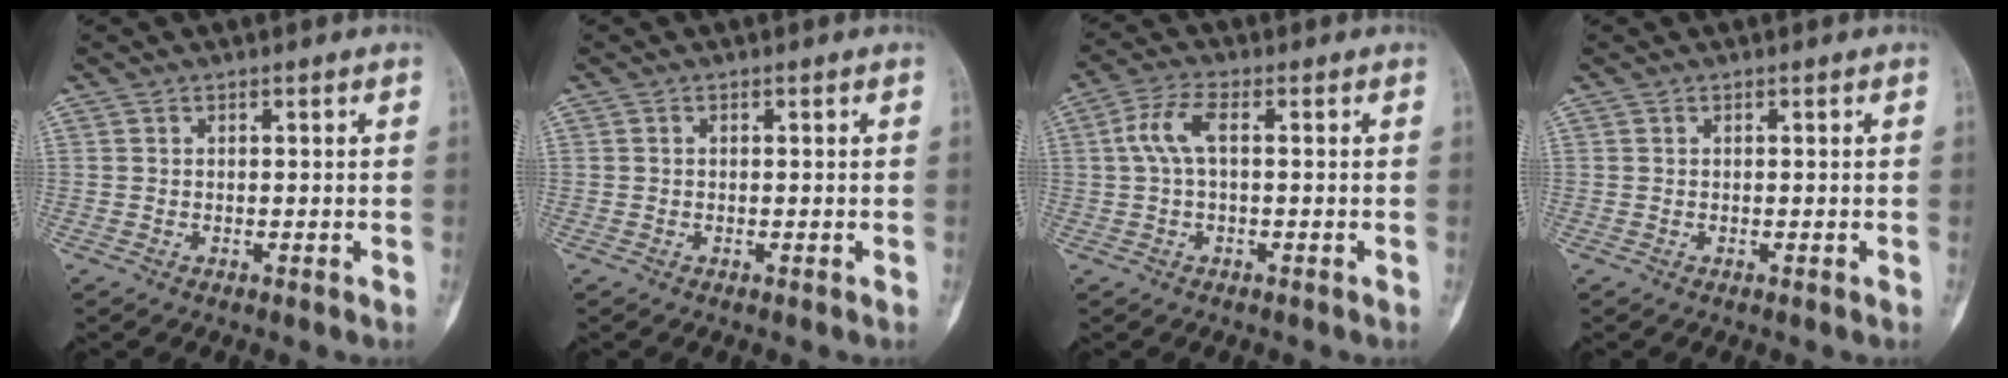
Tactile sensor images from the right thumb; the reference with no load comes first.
{"total": 0.0}
{"total": 5.7, "force": [0.7, 2.3, 5.1], "torque": [-0.122, 0.018, 0.009]}
{"total": 0.0}